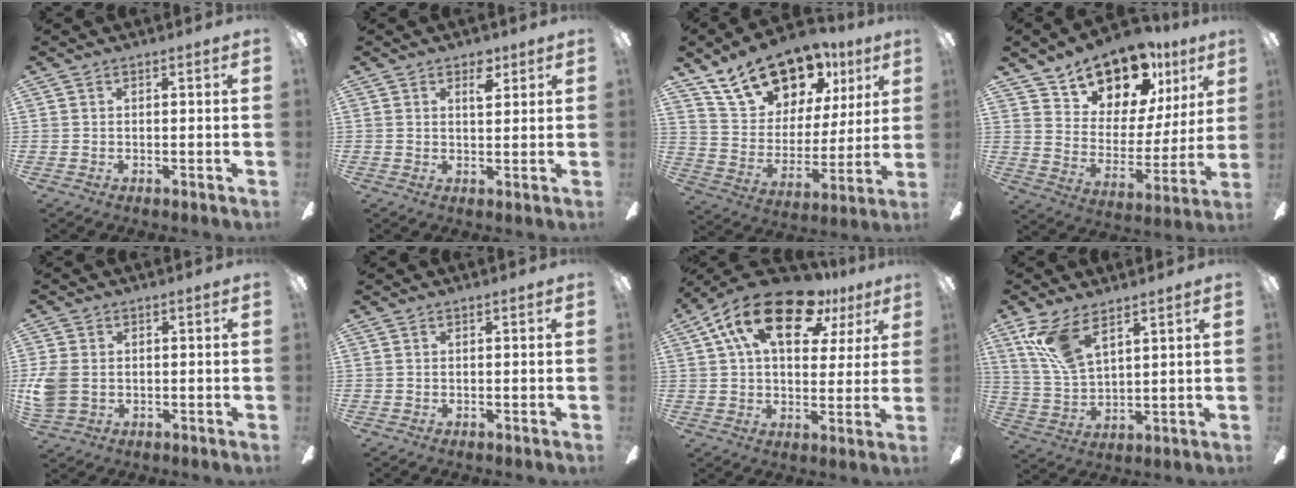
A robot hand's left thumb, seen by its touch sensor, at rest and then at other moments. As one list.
[{"total": 4.4, "force": [2.8, 2.1, 2.6], "torque": [-0.026, -0.009, 0.043]}, {"total": 20.5, "force": [14.4, 11.3, 9.1], "torque": [-0.154, -0.081, 0.263]}, {"total": 16.7, "force": [13.3, 8.3, 5.9], "torque": [-0.101, -0.093, 0.240]}, {"total": 6.1, "force": [0.2, 4.7, 3.8], "torque": [-0.094, 0.007, 0.005]}, {"total": 0.0}, {"total": 19.6, "force": [10.9, 9.6, 13.2], "torque": [-0.231, -0.036, 0.187]}, {"total": 11.5, "force": [7.6, 4.1, 7.6], "torque": [-0.168, -0.020, 0.143]}]